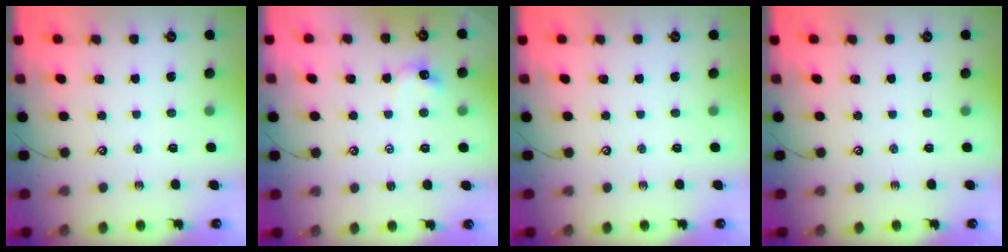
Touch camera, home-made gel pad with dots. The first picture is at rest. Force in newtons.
{"total": 1.7, "press": 1.7, "slide": 0.3}
{"total": 0.0}
{"total": 0.0}